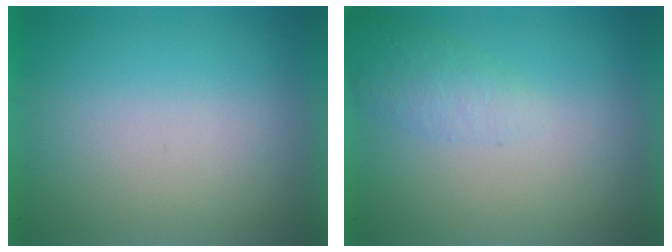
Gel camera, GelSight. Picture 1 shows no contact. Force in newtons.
{"total": 2.0}